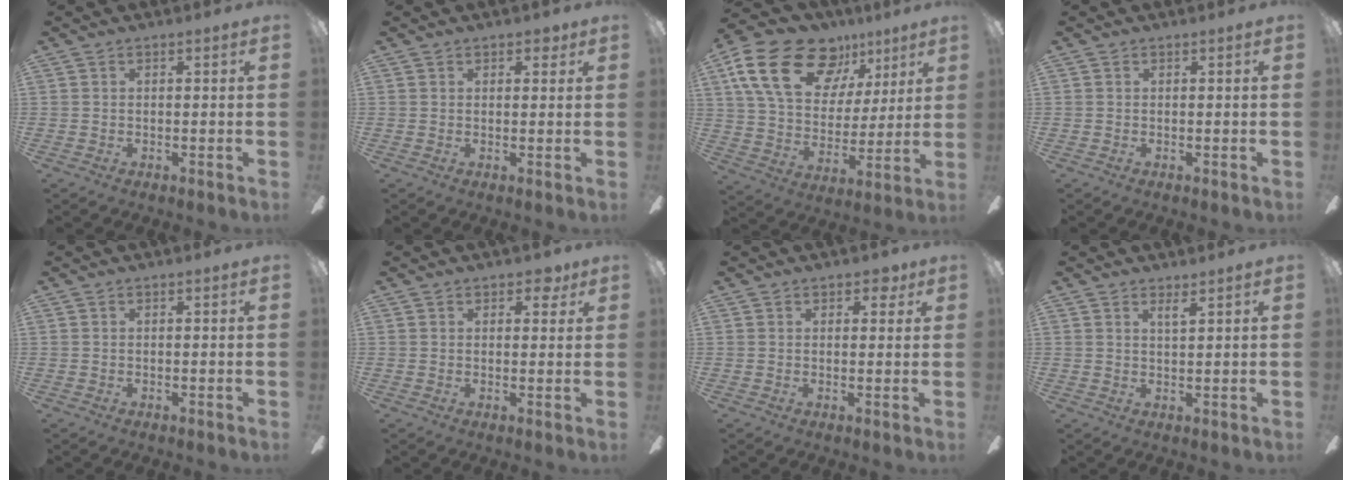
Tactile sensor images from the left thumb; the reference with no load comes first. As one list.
[{"total": 2.3, "force": [1.4, 1.2, 1.3], "torque": [-0.010, -0.003, 0.021]}, {"total": 22.8, "force": [11.9, 14.0, 13.5], "torque": [-0.244, -0.046, 0.217]}, {"total": 0.0}, {"total": 0.0}, {"total": 3.6, "force": [2.2, 2.0, 2.0], "torque": [-0.011, -0.006, 0.032]}, {"total": 3.0, "force": [1.8, 1.7, 1.8], "torque": [-0.014, -0.004, 0.026]}, {"total": 2.4, "force": [2.0, 0.3, 1.3], "torque": [-0.023, -0.005, 0.034]}]